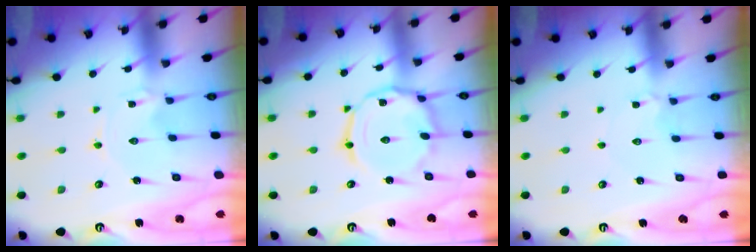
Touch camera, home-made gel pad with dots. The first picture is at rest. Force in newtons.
{"total": 11.8, "press": 11.8, "slide": 0.7}
{"total": 2.6, "press": 2.6, "slide": 0.3}